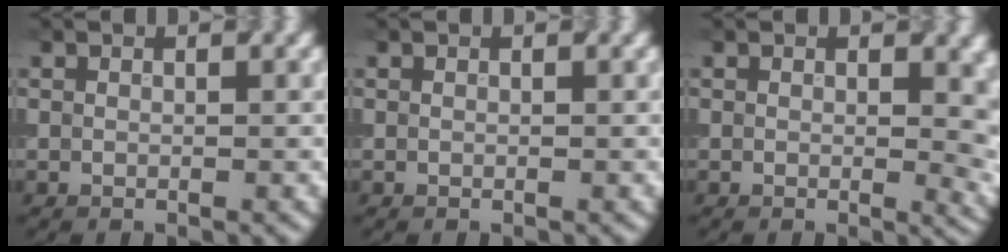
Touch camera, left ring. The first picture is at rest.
{"total": 0.0}
{"total": 4.2, "force": [0.6, 2.1, 3.5], "torque": [-0.027, -0.005, 0.008]}